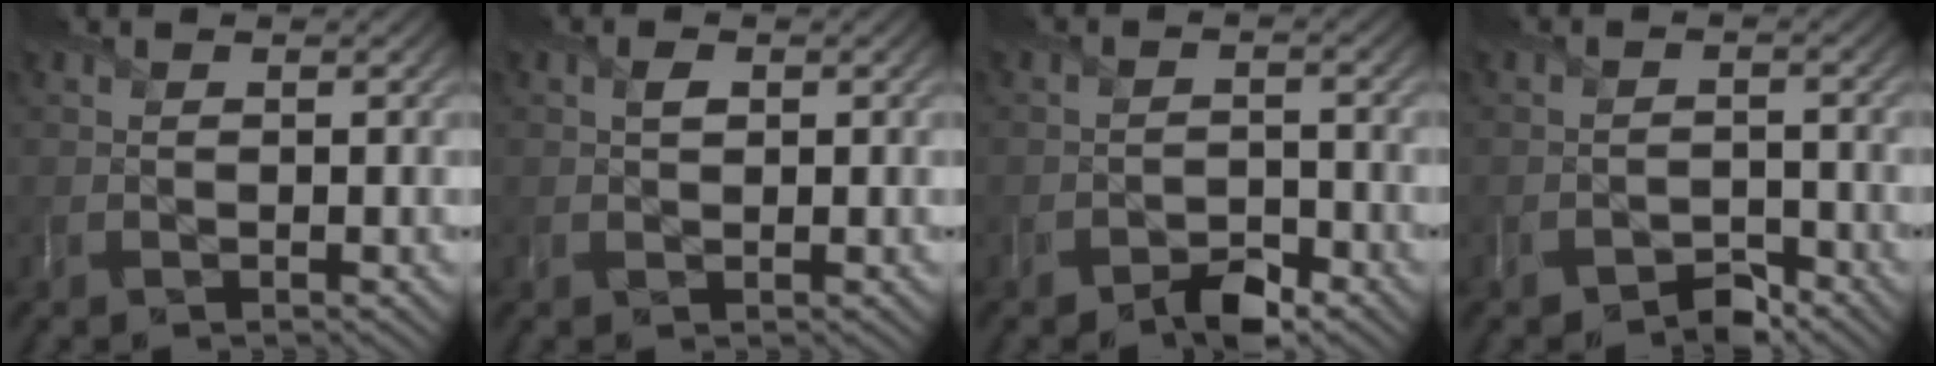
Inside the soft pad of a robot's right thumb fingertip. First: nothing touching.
{"total": 1.0, "force": [0.5, 0.7, 0.6], "torque": [-0.011, 0.001, 0.007]}
{"total": 3.3, "force": [-2.5, 1.5, 1.6], "torque": [-0.023, 0.002, -0.050]}
{"total": 2.5, "force": [-2.2, 1.0, 0.7], "torque": [-0.007, 0.004, -0.046]}